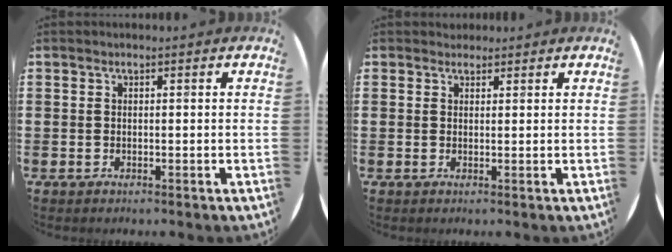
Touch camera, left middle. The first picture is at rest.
{"total": 1.1, "force": [1.0, 0.4, -0.2], "torque": [0.003, 0.003, 0.020]}